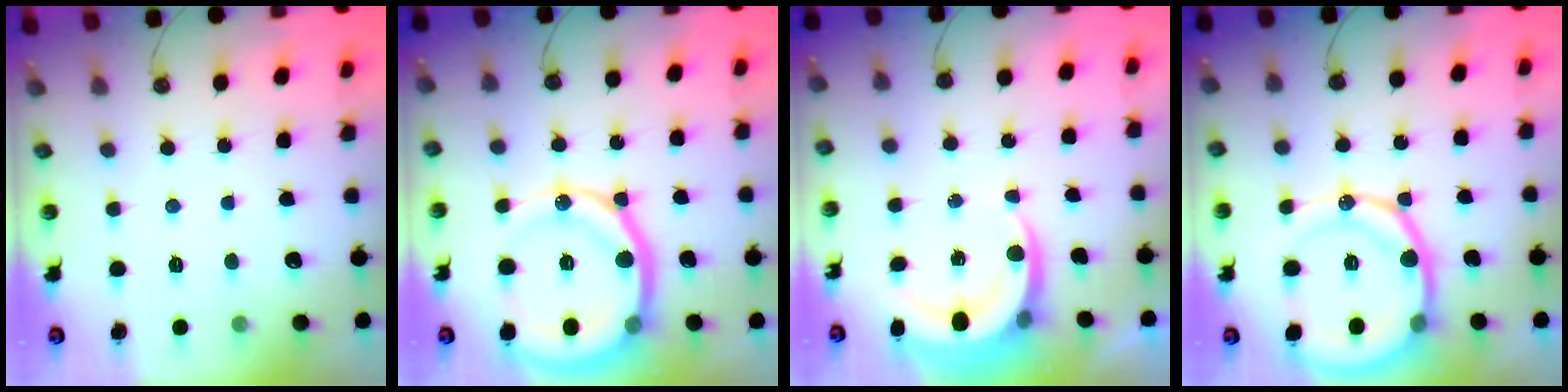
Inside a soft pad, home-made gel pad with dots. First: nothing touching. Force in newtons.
{"total": 20.3, "press": 20.1, "slide": 2.6}
{"total": 5.9, "press": 5.8, "slide": 0.4}
{"total": 16.8, "press": 16.7, "slide": 2.2}